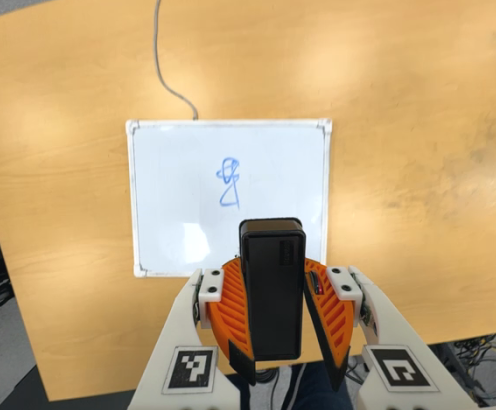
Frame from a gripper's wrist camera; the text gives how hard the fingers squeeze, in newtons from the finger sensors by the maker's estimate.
{"total": 8.6, "left": 8.8, "right": 8.4}